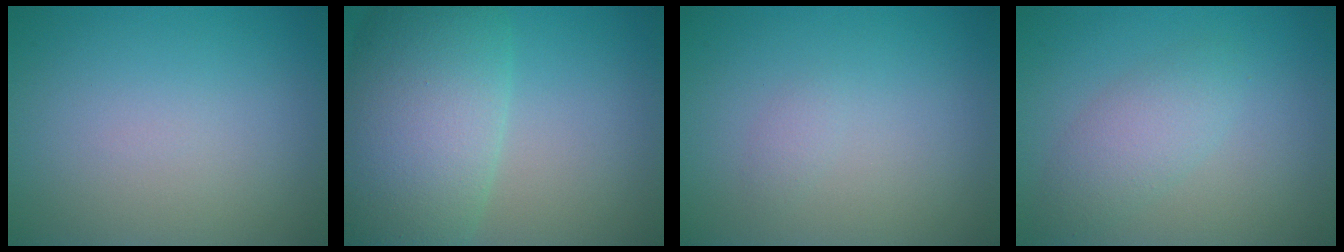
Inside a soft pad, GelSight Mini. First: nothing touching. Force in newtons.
{"total": 10.6, "press": 10.5, "slide": 0.4}
{"total": 0.7, "press": 0.7, "slide": 0.1}
{"total": 2.8, "press": 2.8, "slide": 0.2}